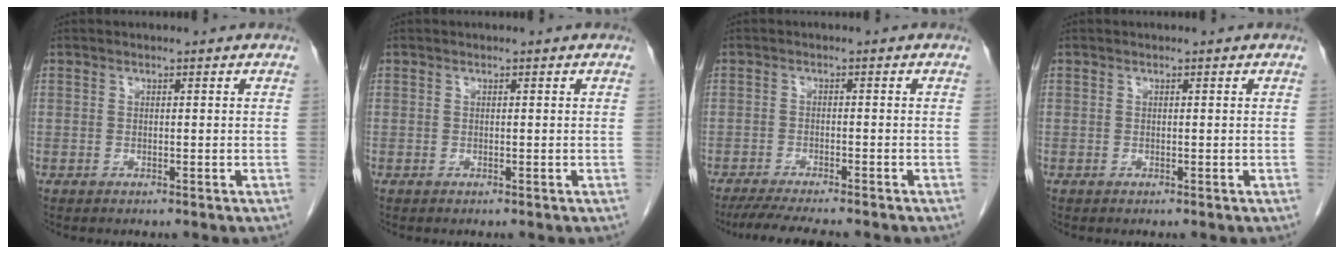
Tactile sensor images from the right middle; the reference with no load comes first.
{"total": 0.0}
{"total": 8.3, "force": [-7.2, 0.7, 4.1], "torque": [-0.064, -0.019, -0.112]}
{"total": 0.0}